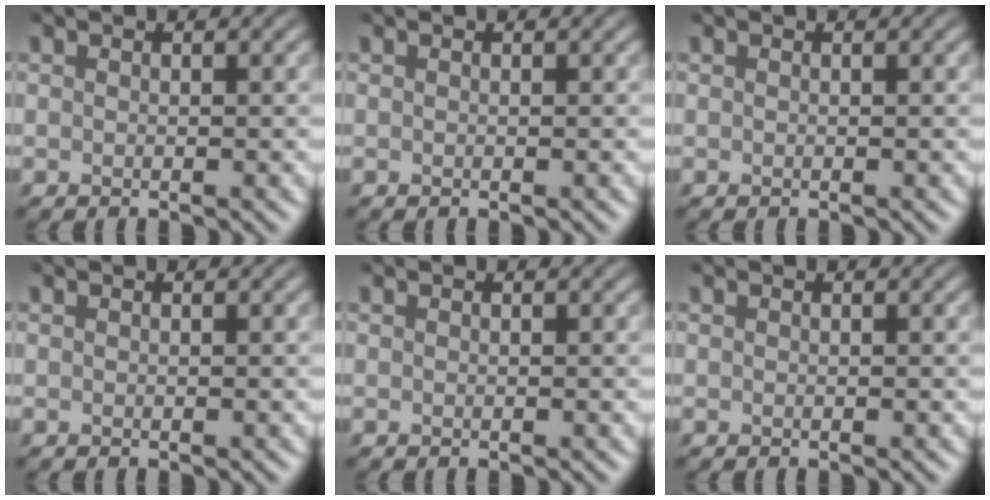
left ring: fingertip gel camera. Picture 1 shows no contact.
{"total": 0.0}
{"total": 0.0}
{"total": 0.0}
{"total": 0.0}
{"total": 0.0}